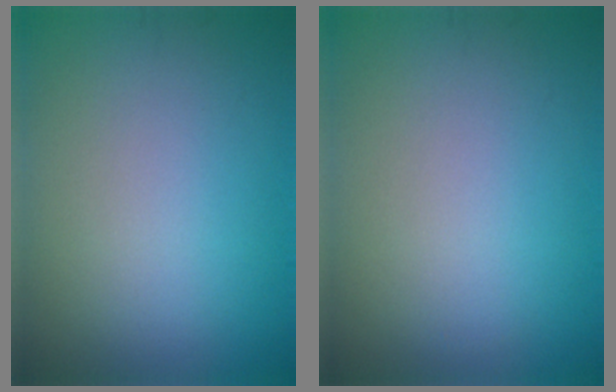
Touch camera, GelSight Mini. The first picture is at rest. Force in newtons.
{"total": 0.0}